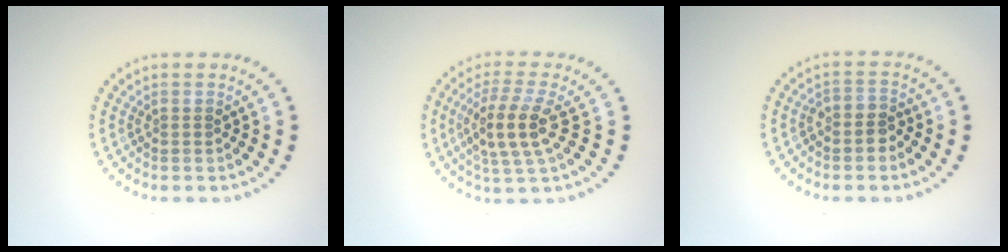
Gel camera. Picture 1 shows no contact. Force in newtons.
{"total": 4.0, "press": 3.6, "slide": 1.9}
{"total": 2.0, "press": 1.7, "slide": 0.9}